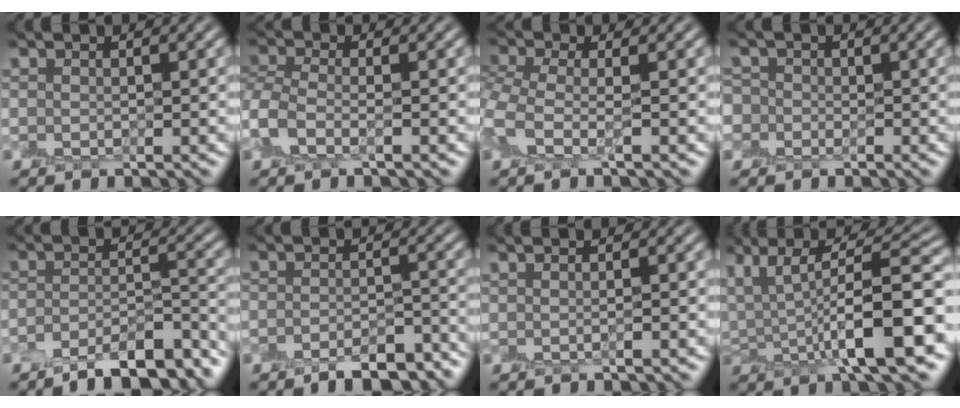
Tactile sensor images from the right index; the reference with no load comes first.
{"total": 2.3, "force": [-1.1, 1.3, 1.6], "torque": [-0.046, 0.004, -0.033]}
{"total": 1.9, "force": [-0.6, 0.7, 1.6], "torque": [-0.045, 0.000, -0.024]}
{"total": 2.8, "force": [-0.4, 2.7, 0.6], "torque": [0.012, 0.015, -0.037]}
{"total": 7.8, "force": [-6.4, 2.1, 4.0], "torque": [-0.058, -0.003, -0.100]}
{"total": 5.5, "force": [-4.5, 1.6, 2.6], "torque": [-0.038, -0.004, -0.064]}
{"total": 1.1, "force": [0.2, 0.5, 1.0], "torque": [-0.012, -0.006, -0.005]}
{"total": 11.3, "force": [-0.2, 3.6, 10.8], "torque": [-0.167, 0.015, -0.009]}